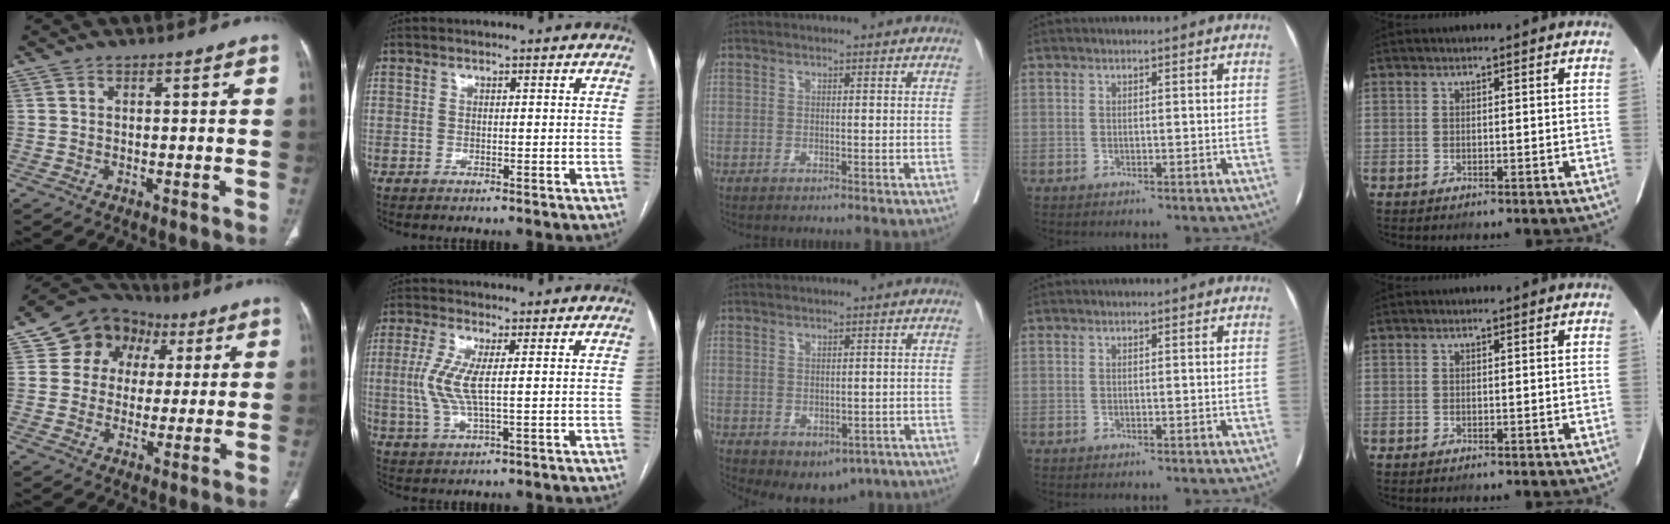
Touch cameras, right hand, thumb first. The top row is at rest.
{"thumb": {"total": 12.6, "force": [3.5, 11.2, 4.7], "torque": [-0.028, 0.018, 0.052]}, "index": {"total": 6.4, "force": [0.6, 1.2, 6.2], "torque": [-0.154, -0.003, 0.012]}, "middle": {"total": 6.0, "force": [-3.0, 4.1, 3.1], "torque": [-0.023, 0.003, -0.030]}}